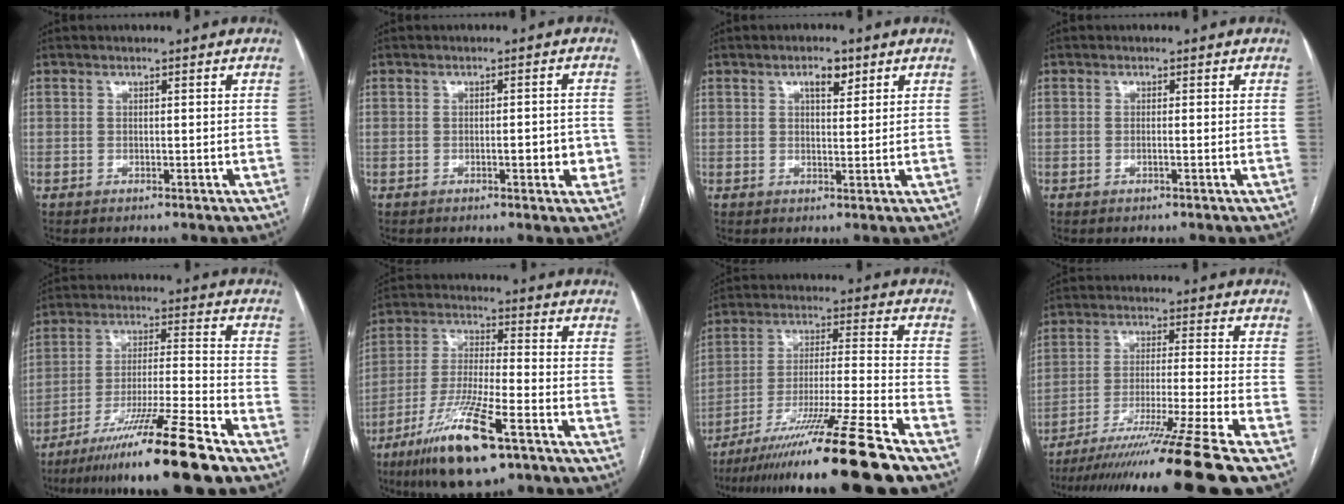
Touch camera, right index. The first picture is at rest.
{"total": 3.7, "force": [-0.9, 1.1, 3.4], "torque": [-0.044, 0.001, -0.010]}
{"total": 3.1, "force": [1.8, 1.2, 2.2], "torque": [-0.036, 0.003, 0.030]}
{"total": 0.6, "force": [-0.2, 0.0, 0.6], "torque": [-0.012, 0.000, -0.003]}
{"total": 16.1, "force": [-11.7, -1.4, 11.0], "torque": [-0.195, -0.029, -0.202]}
{"total": 15.6, "force": [-9.1, 2.3, 12.5], "torque": [-0.255, -0.035, -0.163]}
{"total": 18.8, "force": [-14.7, -2.6, 11.4], "torque": [-0.198, -0.030, -0.248]}
{"total": 18.2, "force": [-14.9, -4.2, 9.5], "torque": [-0.147, -0.050, -0.245]}